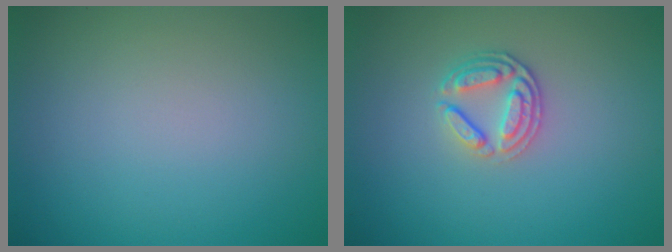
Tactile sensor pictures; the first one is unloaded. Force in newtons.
{"total": 2.6, "press": 2.4, "slide": 1.0}